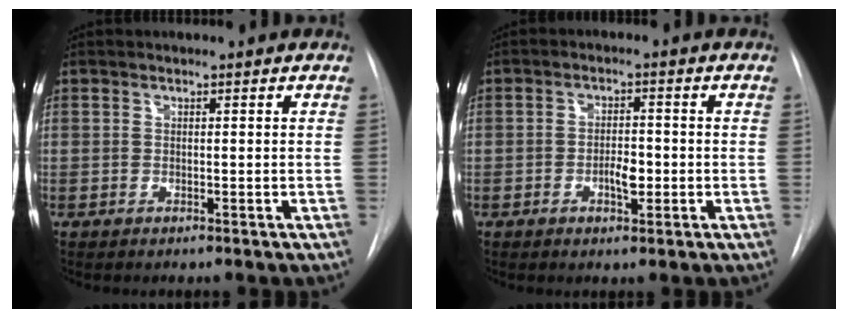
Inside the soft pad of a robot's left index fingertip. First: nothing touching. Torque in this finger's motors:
{"motor_torque": [0.14, 0.04, 0.08, 0.05]}